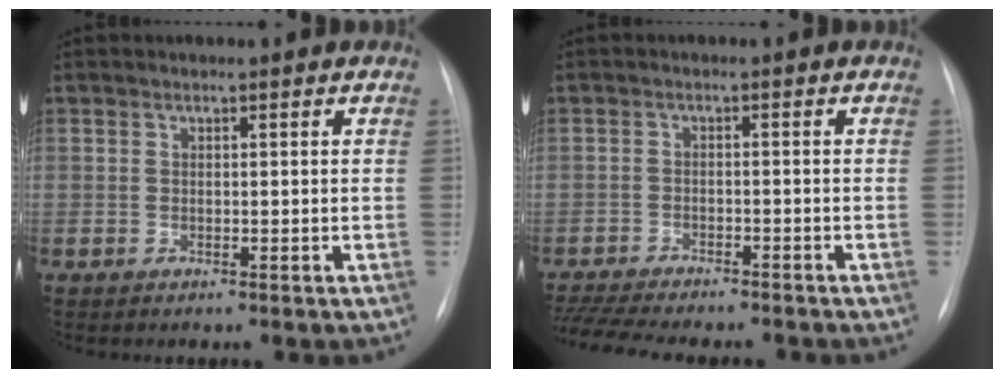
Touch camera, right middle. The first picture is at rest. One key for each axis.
{"total": 14.0, "fx": -12.3, "fy": 2.8, "fz": 6.0, "tx": -0.120, "ty": -0.010, "tz": -0.175}